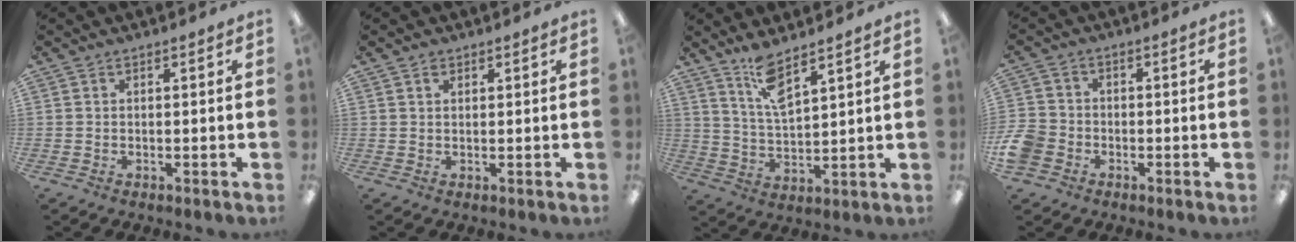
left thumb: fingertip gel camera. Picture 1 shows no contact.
{"total": 1.4, "force": [1.0, 0.9, 0.5], "torque": [-0.003, -0.003, 0.017]}
{"total": 8.5, "force": [6.6, 2.2, 4.8], "torque": [-0.096, -0.032, 0.118]}
{"total": 6.4, "force": [-2.4, 5.1, 2.9], "torque": [-0.072, 0.017, -0.046]}